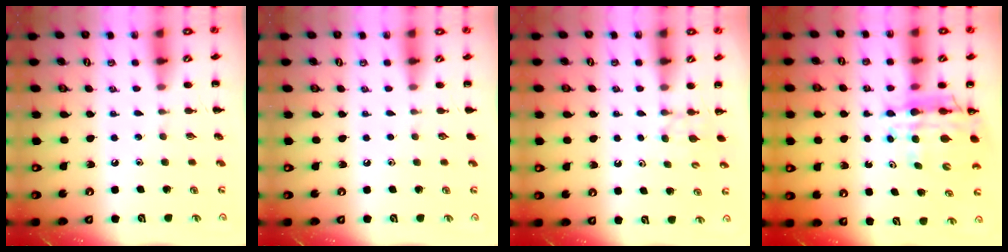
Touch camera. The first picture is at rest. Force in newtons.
{"total": 0.0}
{"total": 2.6, "press": 2.4, "slide": 1.1}
{"total": 12.6, "press": 12.1, "slide": 3.5}